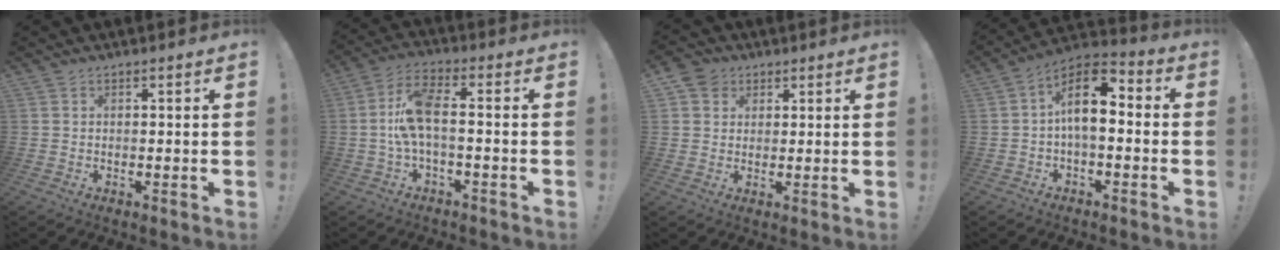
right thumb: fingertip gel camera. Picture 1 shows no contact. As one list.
[{"total": 10.3, "force": [-0.1, 3.3, 9.8], "torque": [-0.196, -0.004, -0.003]}, {"total": 6.2, "force": [2.8, 5.4, 1.3], "torque": [-0.022, -0.011, 0.057]}, {"total": 11.6, "force": [0.8, 5.9, 9.9], "torque": [-0.170, 0.008, 0.013]}]